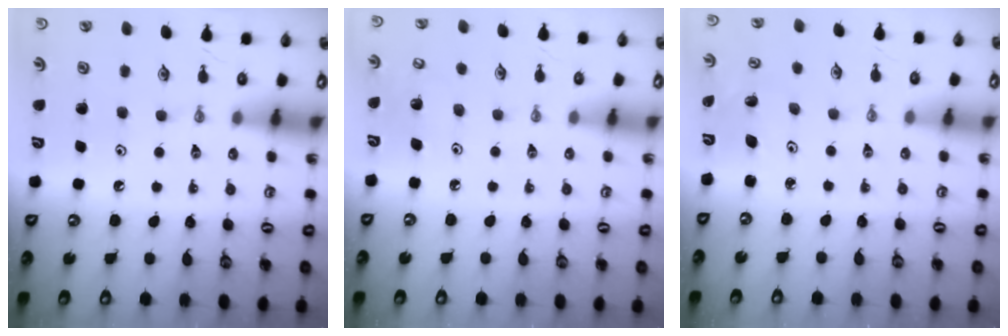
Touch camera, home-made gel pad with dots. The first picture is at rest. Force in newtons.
{"total": 5.5, "press": 5.5, "slide": 1.0}
{"total": 2.1, "press": 2.1, "slide": 0.2}